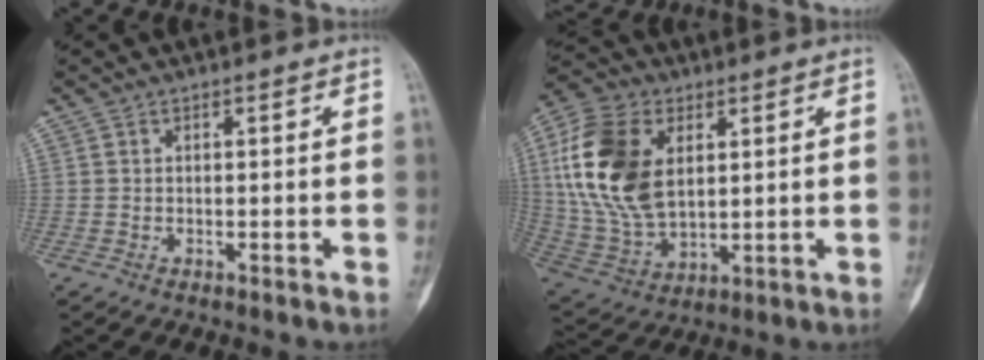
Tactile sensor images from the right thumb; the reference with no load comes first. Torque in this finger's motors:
{"motor_torque": [-0.06, 3.12, 0.87, -0.37, 0.38]}